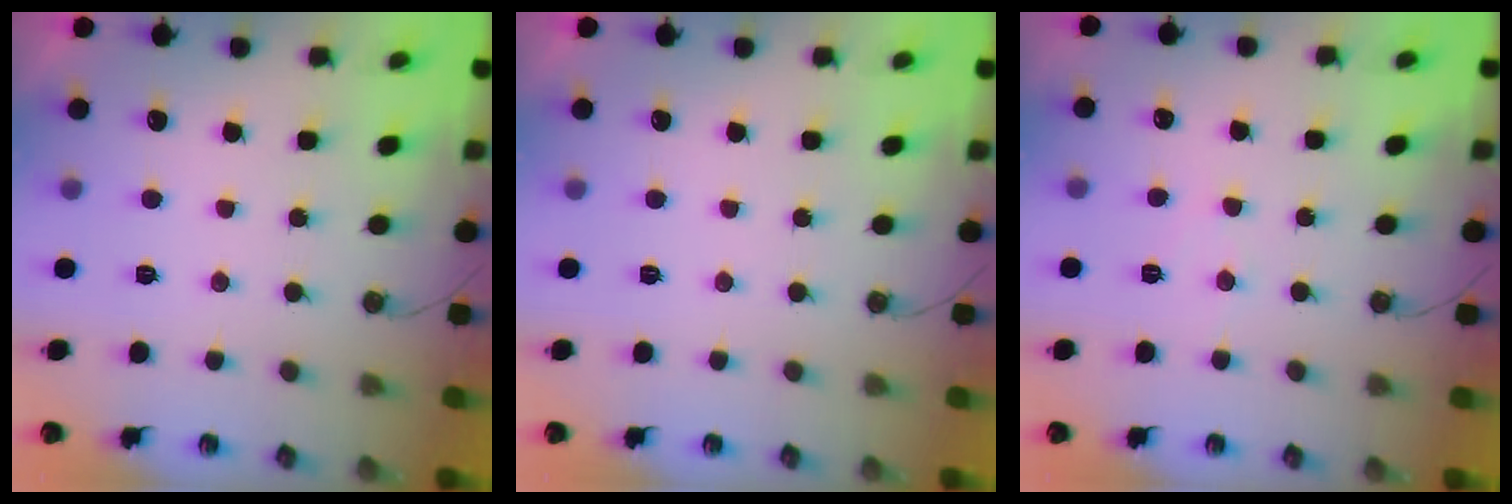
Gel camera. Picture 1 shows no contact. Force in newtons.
{"total": 0.0}
{"total": 4.7, "press": 4.6, "slide": 0.8}